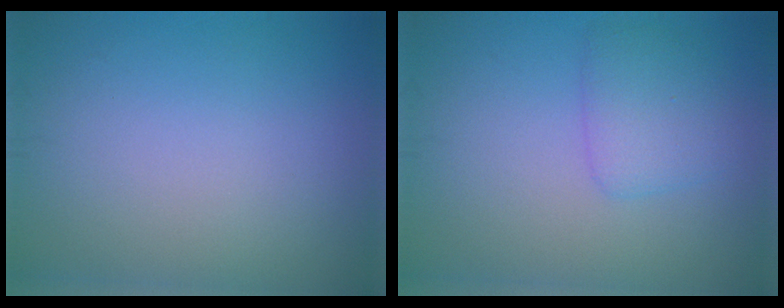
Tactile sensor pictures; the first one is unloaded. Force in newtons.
{"total": 2.5, "press": 2.5, "slide": 0.1}